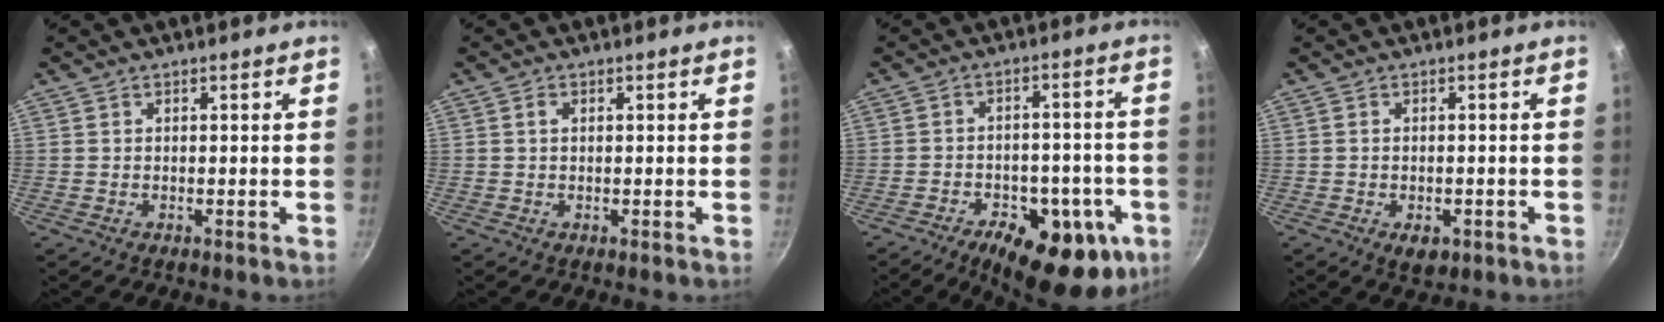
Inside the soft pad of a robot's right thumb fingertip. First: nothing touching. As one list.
[{"total": 1.1, "force": [0.3, 0.7, 0.8], "torque": [-0.014, 0.004, 0.003]}, {"total": 19.7, "force": [-9.4, 9.7, 14.3], "torque": [-0.156, 0.021, -0.122]}, {"total": 3.5, "force": [-1.4, 2.1, 2.4], "torque": [-0.034, 0.002, -0.015]}]